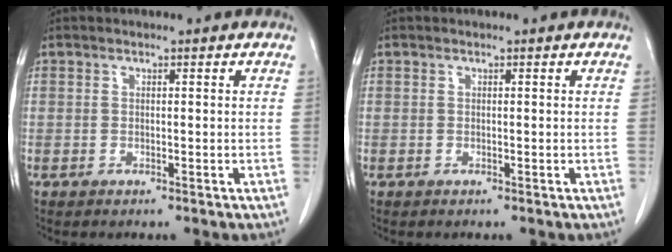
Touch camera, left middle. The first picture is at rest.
{"total": 0.0}